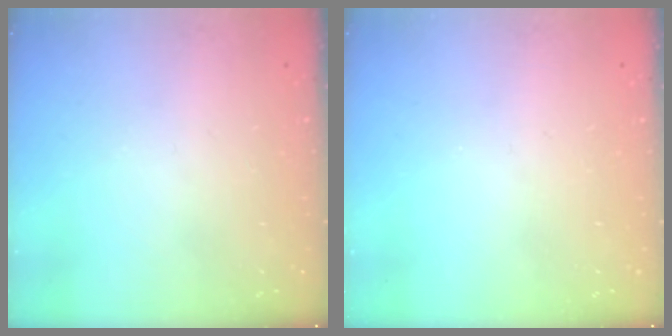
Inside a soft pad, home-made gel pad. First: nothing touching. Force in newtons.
{"total": 0.0}